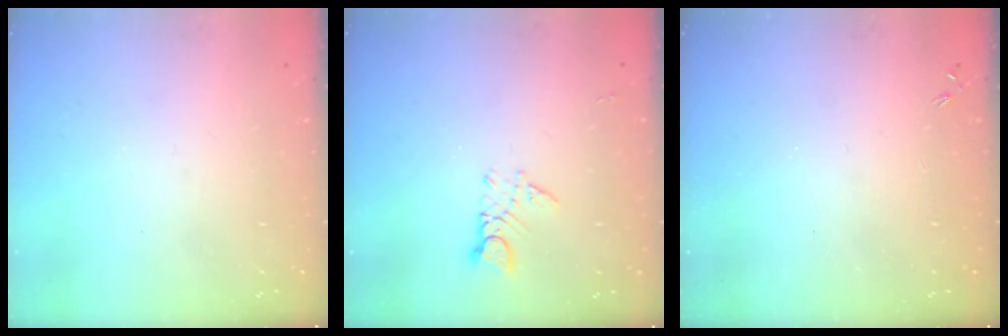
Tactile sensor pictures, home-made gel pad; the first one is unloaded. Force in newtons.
{"total": 2.5, "press": 2.4, "slide": 0.4}
{"total": 0.0}